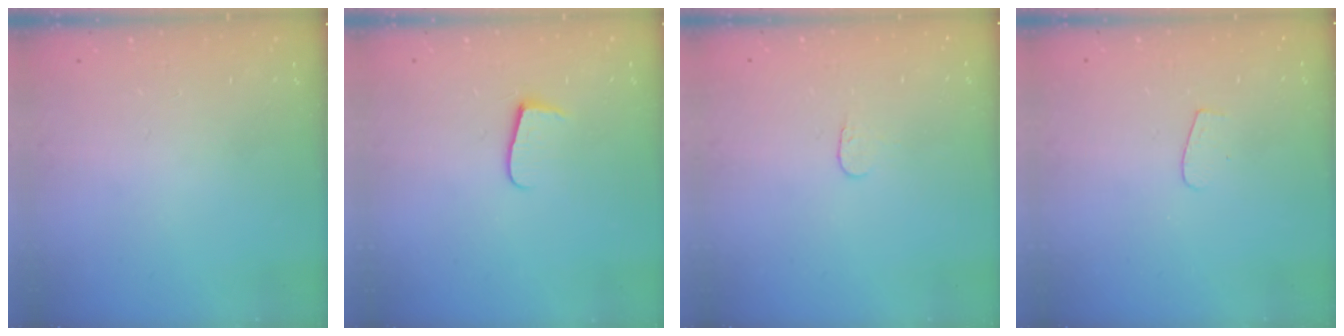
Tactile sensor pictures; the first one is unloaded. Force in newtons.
{"total": 6.2, "press": 6.2, "slide": 0.6}
{"total": 3.6, "press": 3.6, "slide": 0.3}
{"total": 4.0, "press": 4.0, "slide": 0.4}